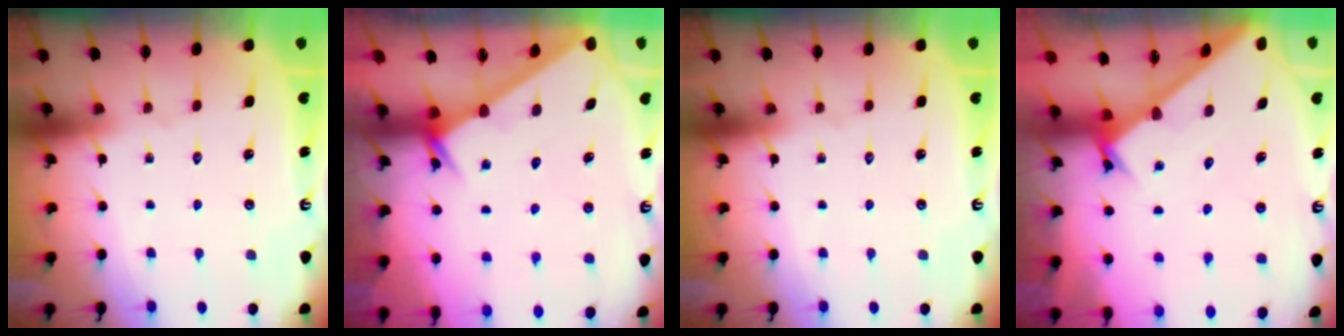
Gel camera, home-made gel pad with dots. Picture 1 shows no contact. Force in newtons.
{"total": 2.6, "press": 2.6, "slide": 0.0}
{"total": 0.0}
{"total": 2.6, "press": 2.6, "slide": 0.3}